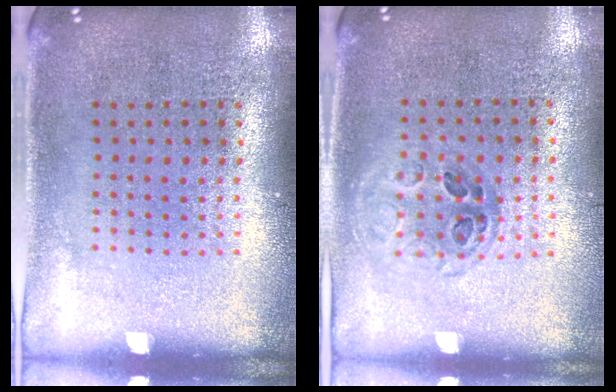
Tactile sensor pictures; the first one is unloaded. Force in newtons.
{"total": 1.0, "press": 0.9, "slide": 0.4}